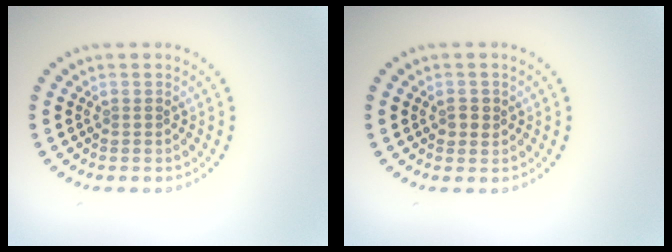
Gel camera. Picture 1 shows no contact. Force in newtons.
{"total": 1.2, "press": 1.2, "slide": 0.1}